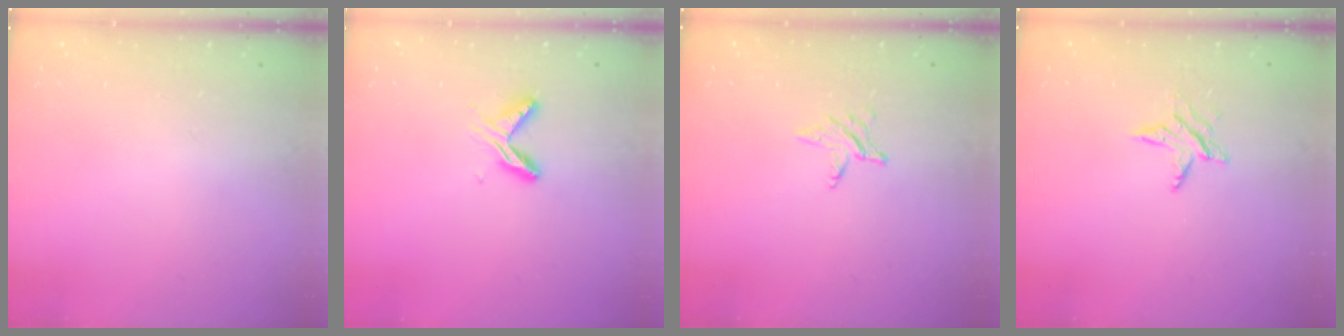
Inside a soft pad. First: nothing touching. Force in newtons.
{"total": 6.1, "press": 6.1, "slide": 0.7}
{"total": 2.8, "press": 2.8, "slide": 0.3}
{"total": 5.2, "press": 5.2, "slide": 0.6}